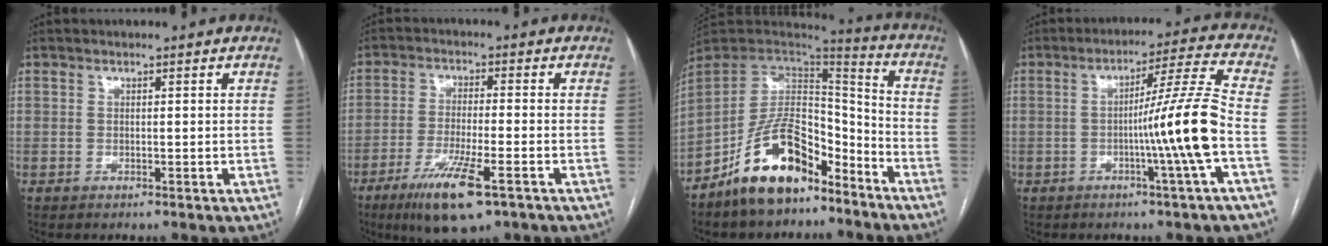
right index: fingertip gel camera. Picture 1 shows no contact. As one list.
[{"total": 10.4, "force": [-5.9, 1.7, 8.4], "torque": [-0.158, -0.024, -0.096]}, {"total": 15.8, "force": [-10.3, 7.2, 9.6], "torque": [-0.172, 0.026, -0.185]}, {"total": 11.1, "force": [-2.7, -2.5, 10.4], "torque": [-0.161, 0.003, -0.046]}]